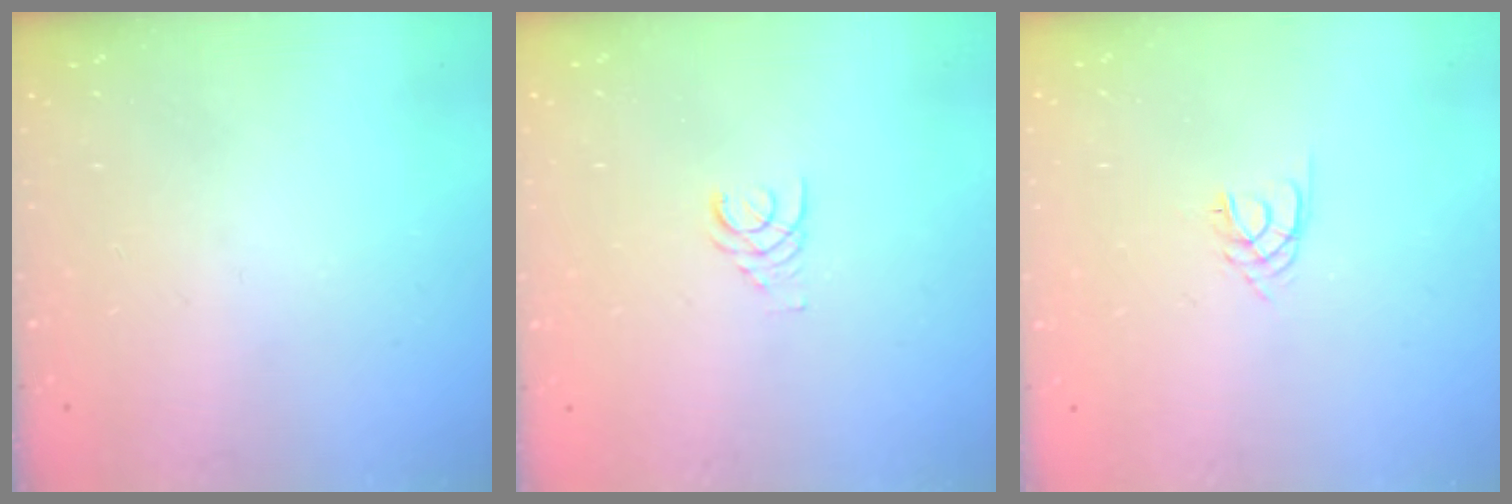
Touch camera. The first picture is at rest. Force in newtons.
{"total": 1.7, "press": 1.7, "slide": 0.2}
{"total": 2.4, "press": 2.4, "slide": 0.3}